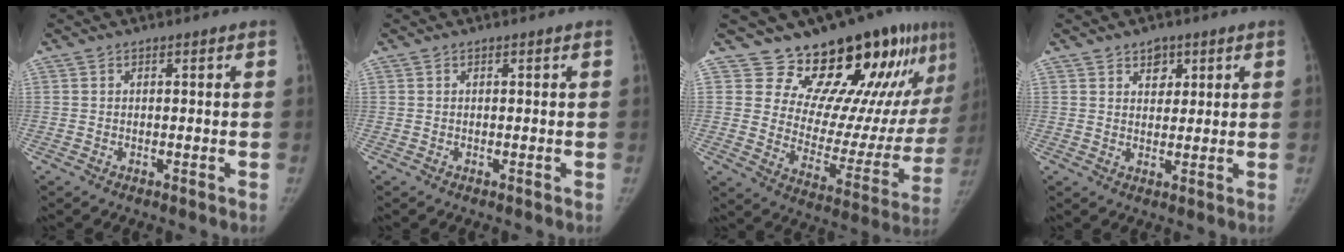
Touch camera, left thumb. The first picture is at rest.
{"total": 0.0}
{"total": 21.0, "force": [15.6, 8.6, 11.2], "torque": [-0.095, -0.113, 0.216]}
{"total": 3.6, "force": [2.0, 2.6, 1.5], "torque": [0.000, -0.012, 0.031]}